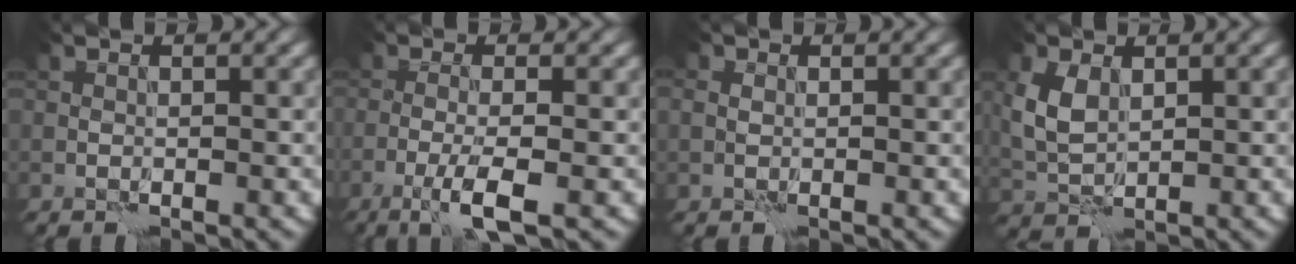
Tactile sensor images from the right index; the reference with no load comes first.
{"total": 3.4, "force": [-1.7, 0.3, 3.0], "torque": [-0.057, 0.000, -0.038]}
{"total": 0.8, "force": [0.0, 0.7, 0.2], "torque": [-0.004, 0.000, -0.004]}
{"total": 3.4, "force": [1.3, 2.1, 2.3], "torque": [-0.062, 0.002, 0.028]}